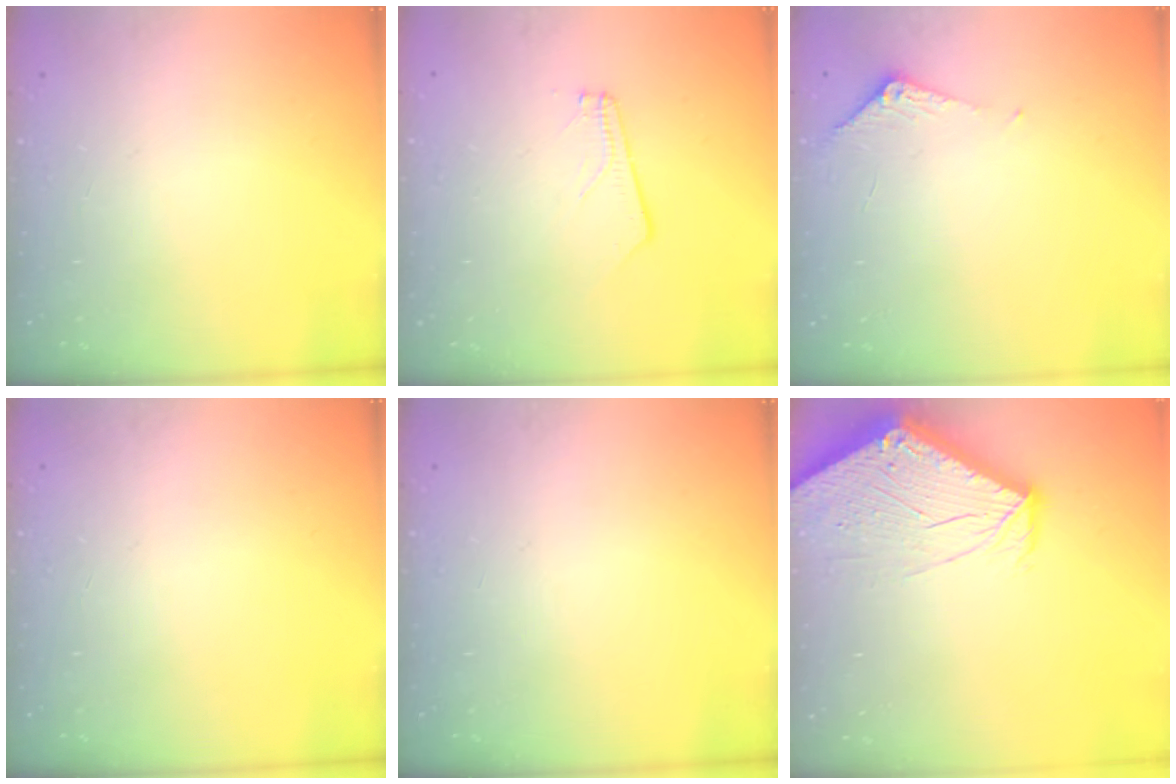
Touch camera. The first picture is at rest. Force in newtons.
{"total": 2.4, "press": 2.4, "slide": 0.4}
{"total": 6.4, "press": 6.4, "slide": 0.6}
{"total": 0.0}
{"total": 0.0}
{"total": 5.5, "press": 5.5, "slide": 0.4}